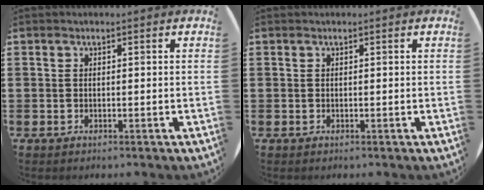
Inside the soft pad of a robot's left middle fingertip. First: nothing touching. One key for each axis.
{"total": 0.0}